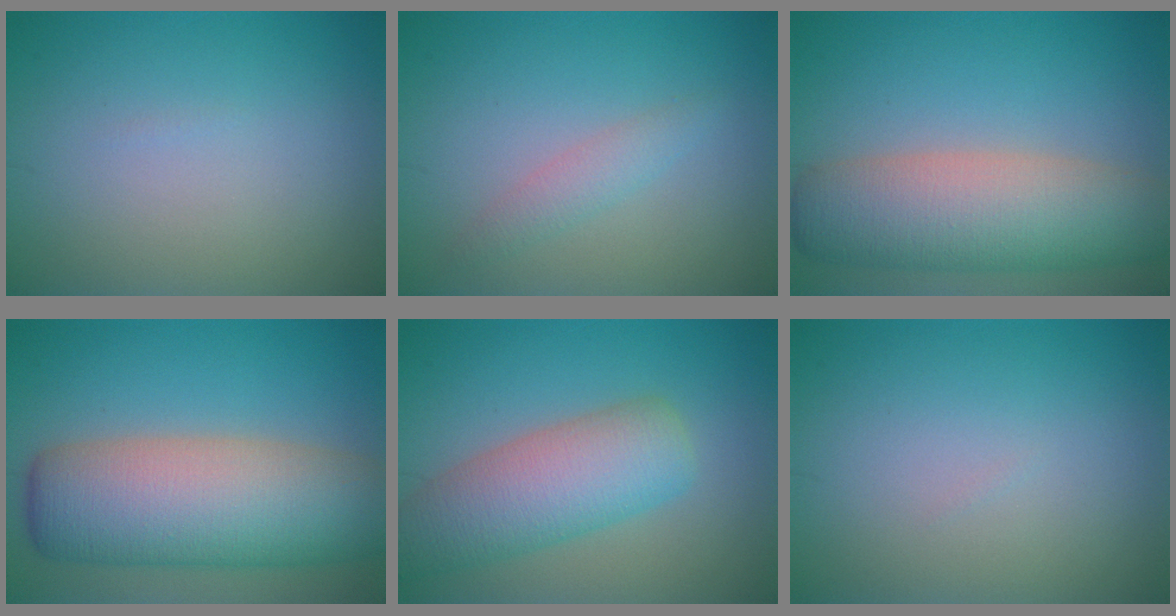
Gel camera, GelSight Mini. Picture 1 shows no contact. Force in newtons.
{"total": 1.6, "press": 1.6, "slide": 0.1}
{"total": 8.7, "press": 8.7, "slide": 0.9}
{"total": 11.7, "press": 11.7, "slide": 0.6}
{"total": 6.8, "press": 6.8, "slide": 0.5}
{"total": 0.0}